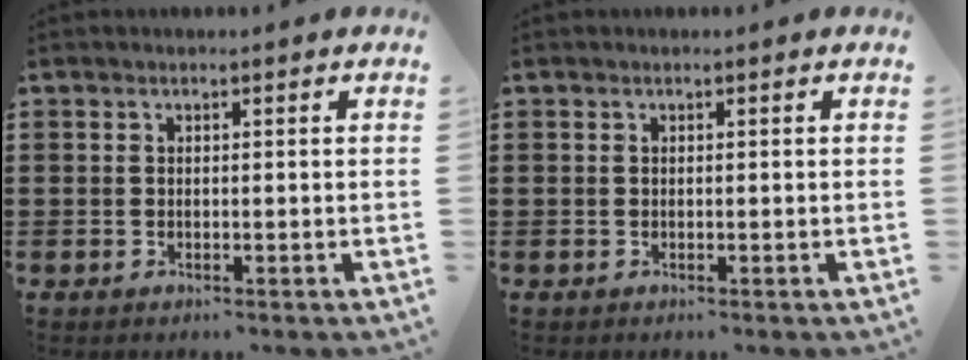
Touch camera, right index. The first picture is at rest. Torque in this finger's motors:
{"motor_torque": [0.00, 2.14, 0.00, 0.00]}